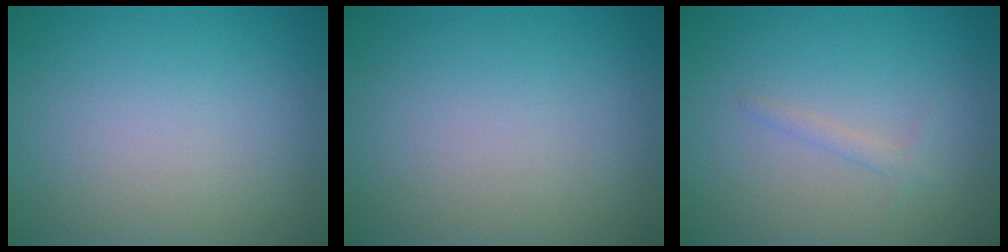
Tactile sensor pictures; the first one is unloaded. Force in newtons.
{"total": 0.0}
{"total": 0.9, "press": 0.9, "slide": 0.0}